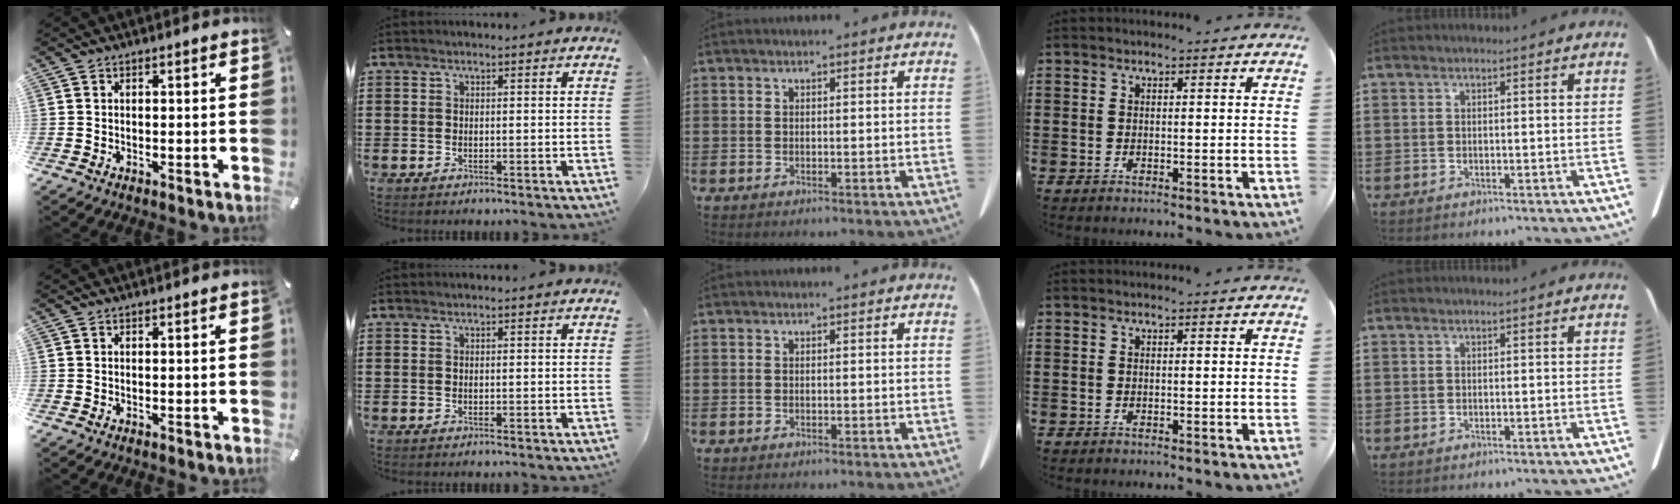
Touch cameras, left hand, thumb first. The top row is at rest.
{}